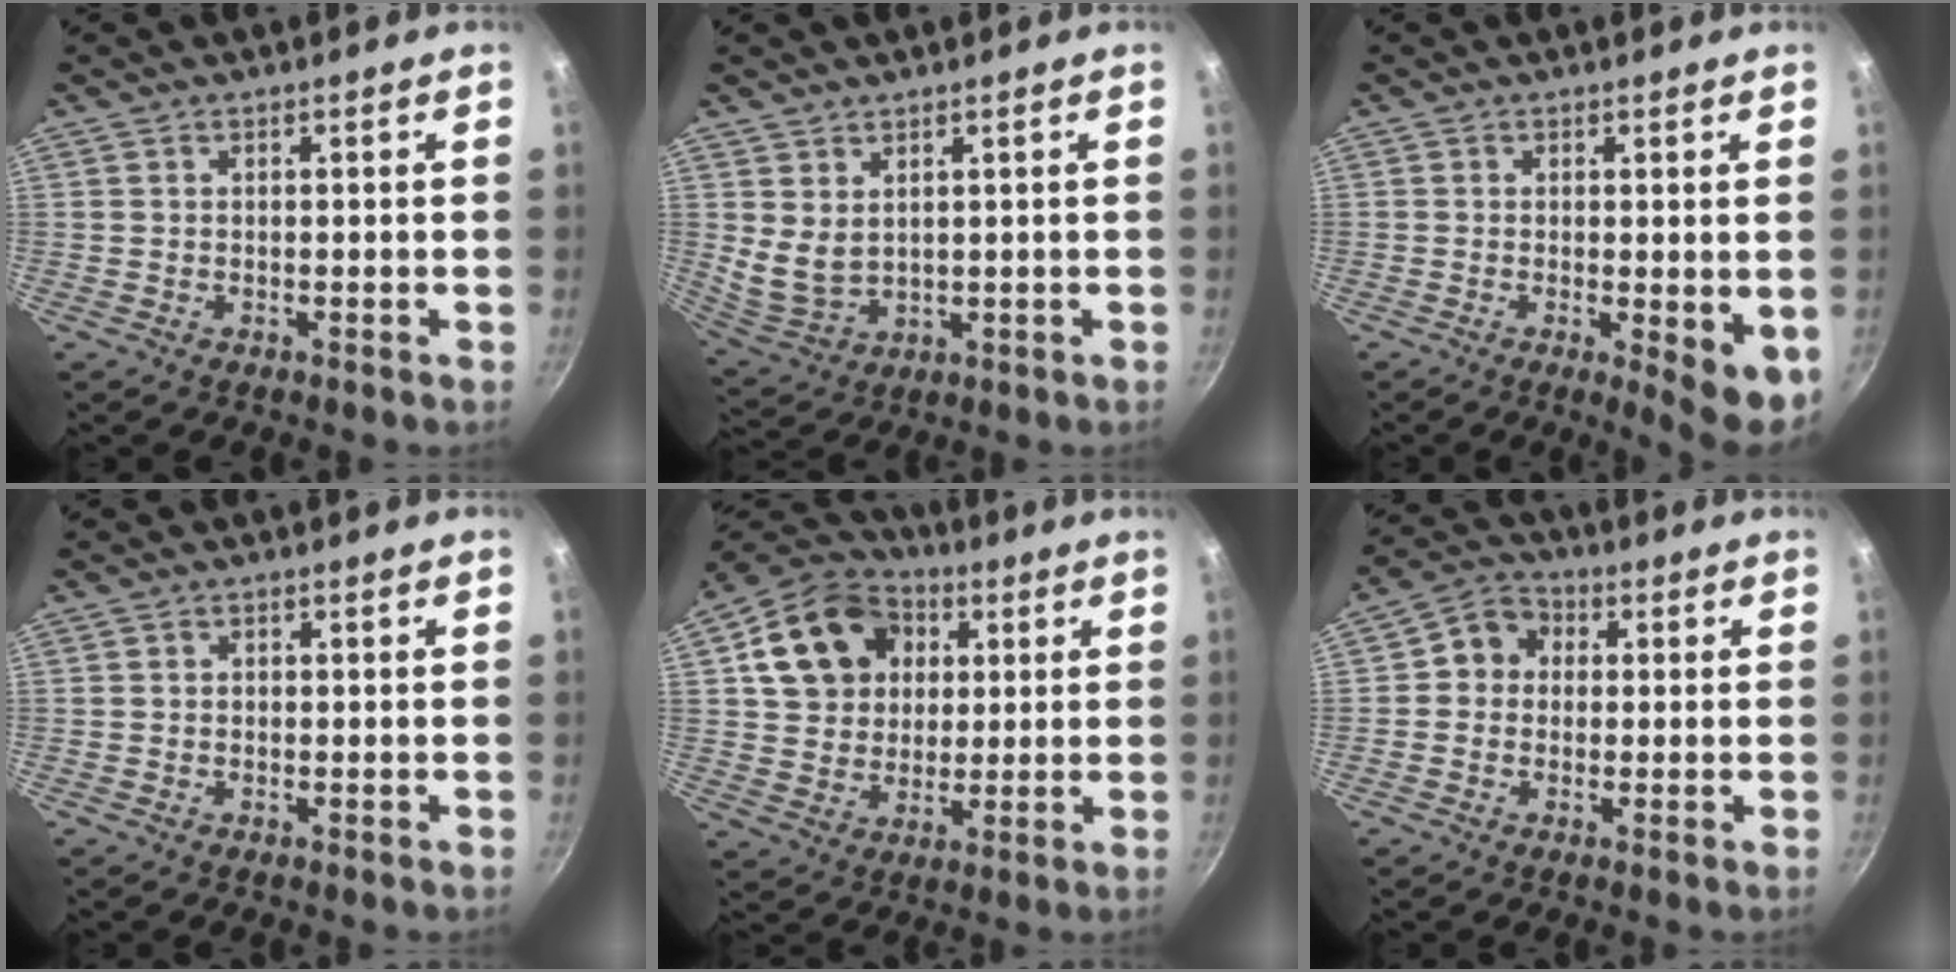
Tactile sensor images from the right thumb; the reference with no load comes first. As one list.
[{"total": 5.8, "force": [2.3, 3.8, 3.6], "torque": [-0.061, -0.028, 0.060]}, {"total": 6.5, "force": [-0.9, 2.0, 6.1], "torque": [-0.071, -0.010, -0.008]}, {"total": 0.7, "force": [-0.2, 0.6, 0.2], "torque": [-0.003, 0.003, -0.006]}, {"total": 16.9, "force": [4.9, 13.6, 8.8], "torque": [-0.137, 0.015, 0.081]}, {"total": 6.5, "force": [0.4, 5.8, 2.9], "torque": [-0.017, 0.015, -0.012]}]